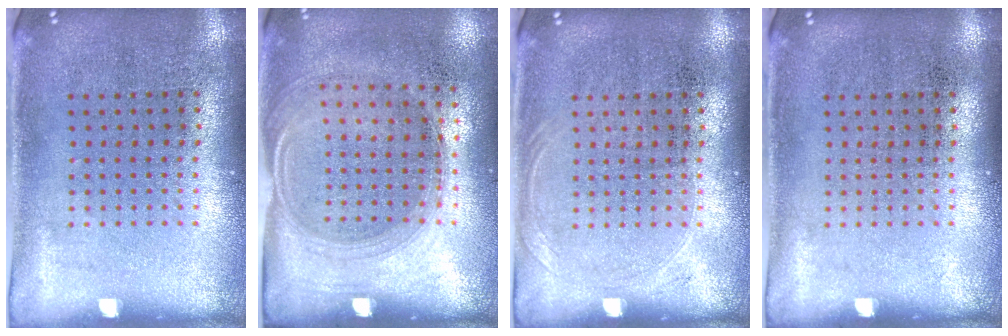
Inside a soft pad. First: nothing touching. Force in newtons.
{"total": 1.5, "press": 1.3, "slide": 0.8}
{"total": 0.7, "press": 0.7, "slide": 0.3}
{"total": 0.0}